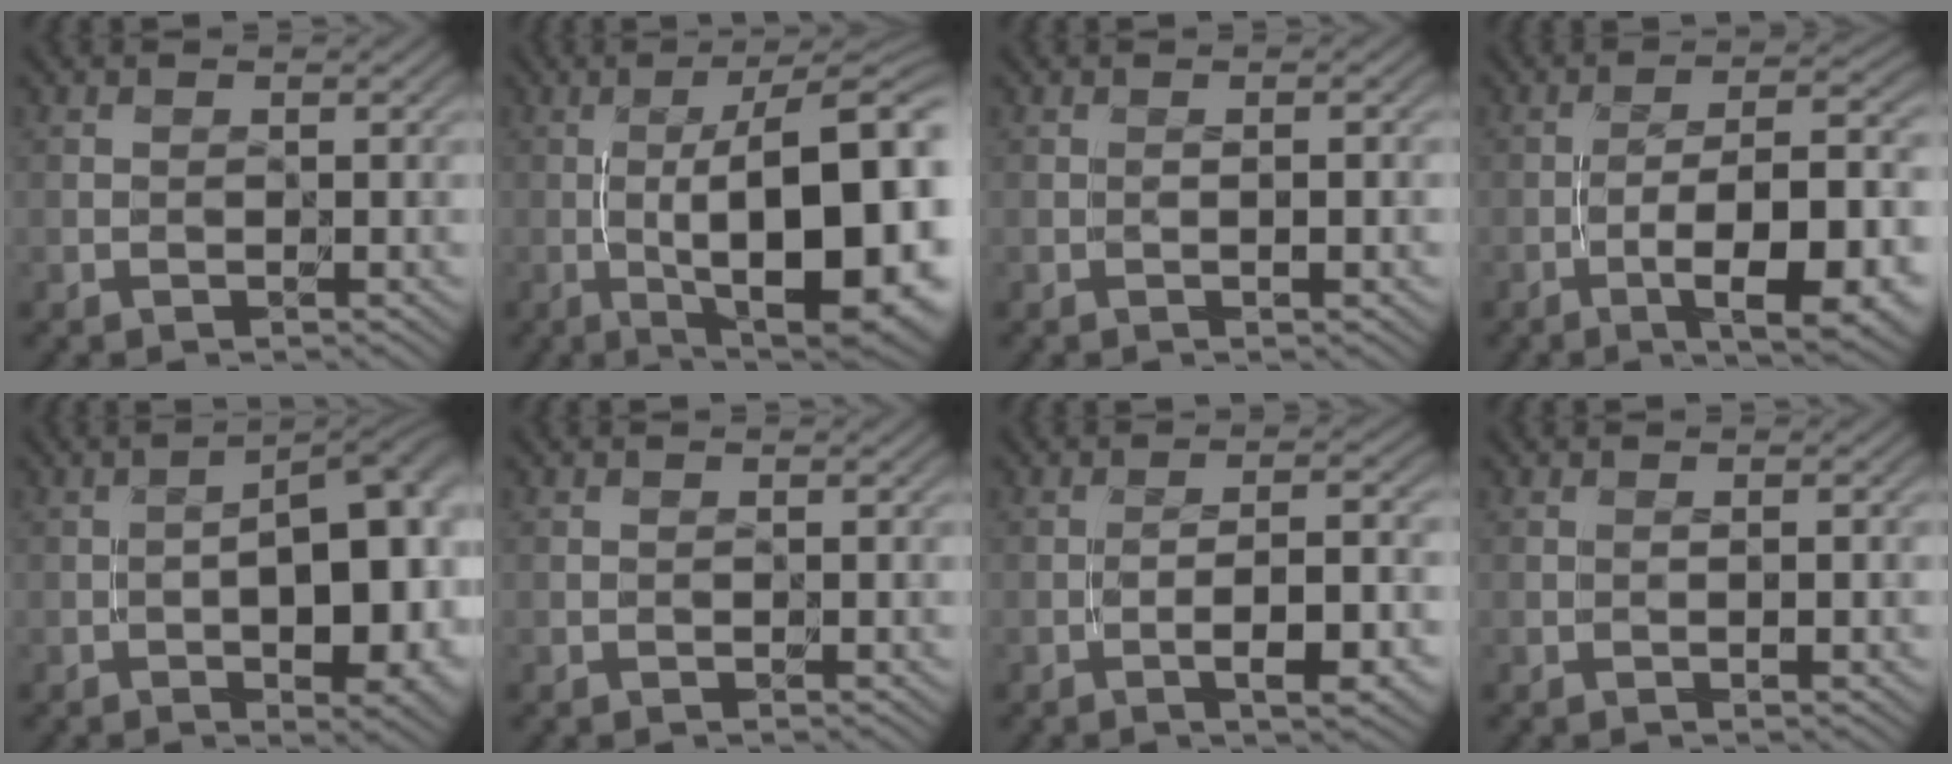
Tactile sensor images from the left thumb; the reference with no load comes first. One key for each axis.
{"total": 19.1, "fx": -2.7, "fy": 5.9, "fz": 17.9, "tx": -0.230, "ty": 0.002, "tz": -0.036}
{"total": 1.3, "fx": -0.4, "fy": 0.1, "fz": 1.3, "tx": -0.025, "ty": -0.001, "tz": -0.006}
{"total": 12.3, "fx": -5.4, "fy": 3.2, "fz": 10.6, "tx": -0.159, "ty": 0.004, "tz": -0.077}
{"total": 13.9, "fx": -2.6, "fy": 5.8, "fz": 12.3, "tx": -0.136, "ty": -0.001, "tz": -0.038}
{"total": 0.0}
{"total": 6.6, "fx": -3.1, "fy": 1.3, "fz": 5.6, "tx": -0.088, "ty": 0.002, "tz": -0.040}
{"total": 1.1, "fx": -0.2, "fy": 0.1, "fz": 1.0, "tx": -0.021, "ty": -0.002, "tz": -0.003}